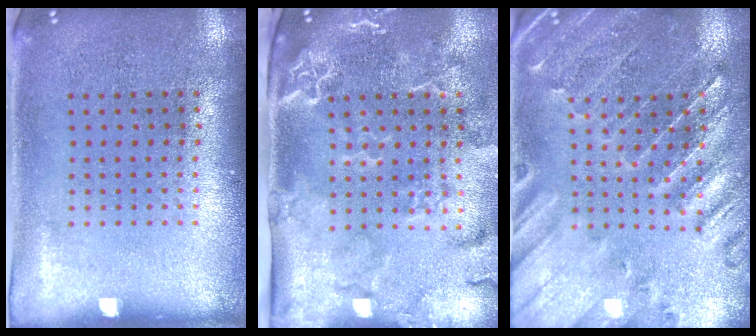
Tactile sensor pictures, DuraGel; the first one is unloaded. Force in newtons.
{"total": 2.9, "press": 2.4, "slide": 1.7}
{"total": 1.0, "press": 0.9, "slide": 0.3}